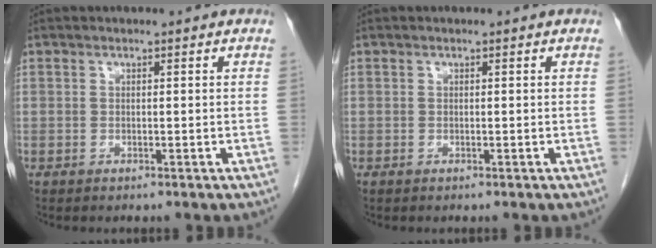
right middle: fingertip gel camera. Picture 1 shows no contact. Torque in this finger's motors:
{"motor_torque": [0.00, 0.00, 0.00, 0.00]}